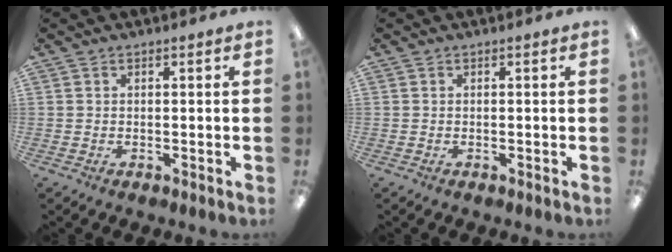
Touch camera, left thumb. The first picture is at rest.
{"total": 0.0}